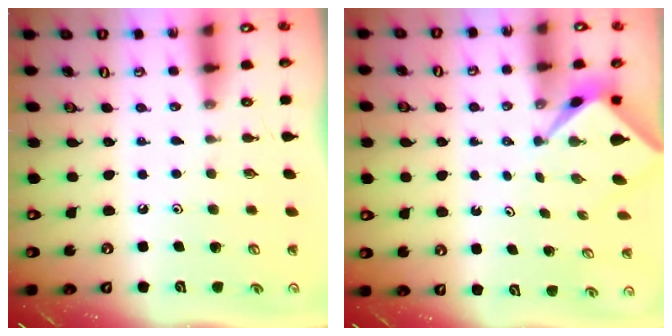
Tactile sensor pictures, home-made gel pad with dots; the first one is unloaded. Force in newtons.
{"total": 1.7, "press": 1.7, "slide": 0.1}